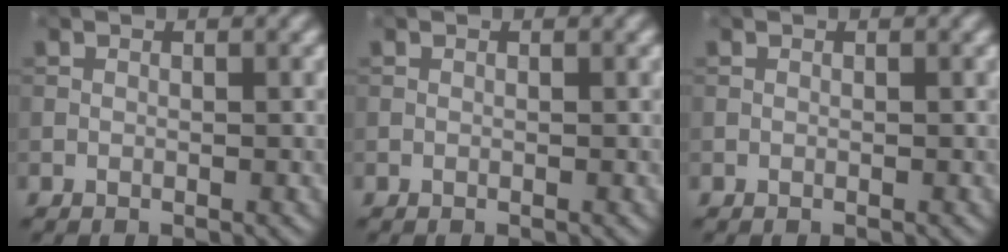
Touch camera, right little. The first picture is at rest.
{"total": 0.0}
{"total": 0.0}